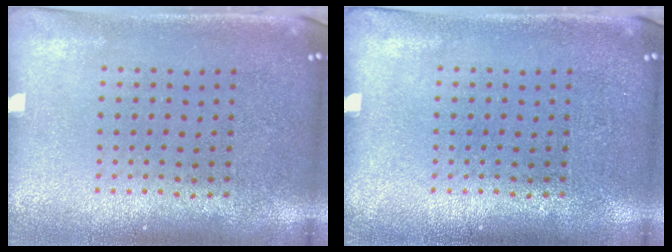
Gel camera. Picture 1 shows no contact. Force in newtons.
{"total": 0.0}